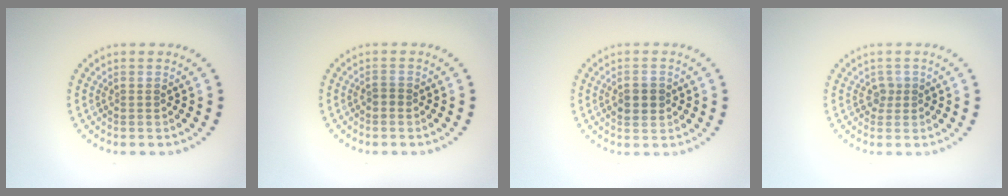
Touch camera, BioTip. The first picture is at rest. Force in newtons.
{"total": 0.7, "press": 0.6, "slide": 0.3}
{"total": 2.2, "press": 2.2, "slide": 0.1}
{"total": 1.1, "press": 0.8, "slide": 0.7}